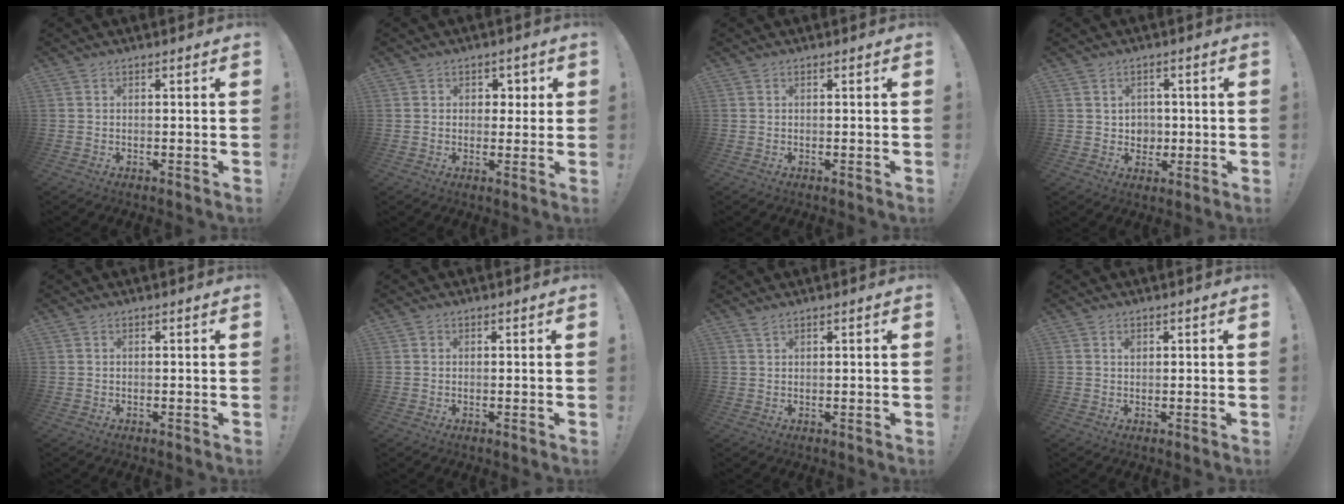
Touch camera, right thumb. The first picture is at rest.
{"total": 4.3, "force": [1.1, 3.9, 1.2], "torque": [0.001, -0.005, 0.014]}
{"total": 0.0}
{"total": 5.0, "force": [1.4, 4.7, 1.1], "torque": [-0.007, -0.014, 0.025]}
{"total": 0.0}
{"total": 0.7, "force": [0.1, 0.7, 0.0], "torque": [0.006, 0.002, 0.001]}
{"total": 1.2, "force": [0.9, 0.1, 0.7], "torque": [-0.010, -0.003, 0.016]}
{"total": 0.7, "force": [0.3, 0.5, 0.4], "torque": [-0.003, 0.000, 0.005]}